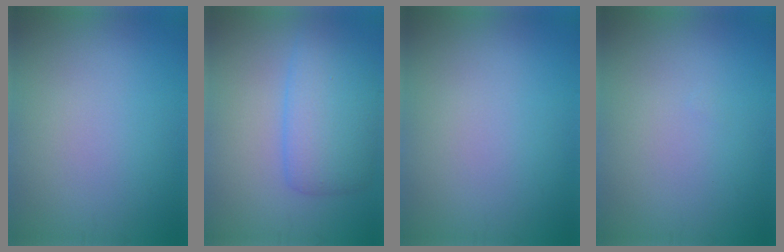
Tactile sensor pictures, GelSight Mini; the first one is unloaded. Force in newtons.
{"total": 4.8, "press": 4.8, "slide": 0.2}
{"total": 0.0}
{"total": 0.0}